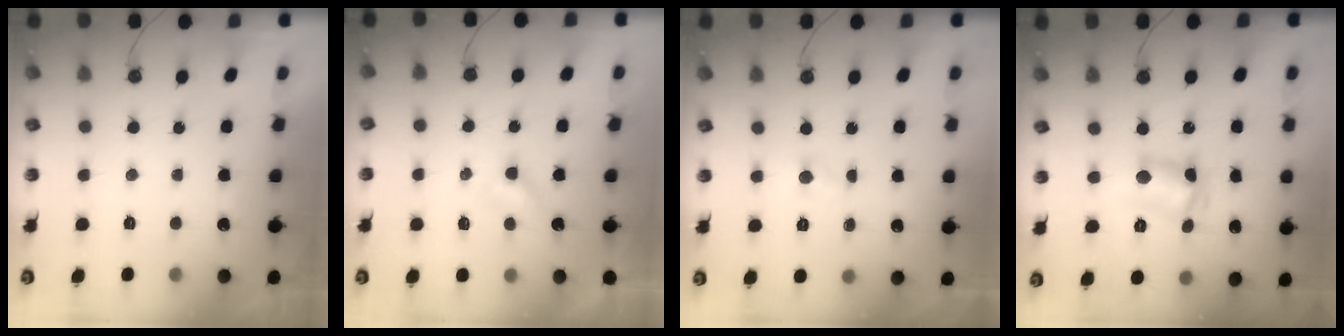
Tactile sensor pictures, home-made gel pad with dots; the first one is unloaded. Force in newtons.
{"total": 2.4, "press": 2.4, "slide": 0.6}
{"total": 2.9, "press": 2.9, "slide": 0.3}
{"total": 9.1, "press": 8.4, "slide": 3.5}